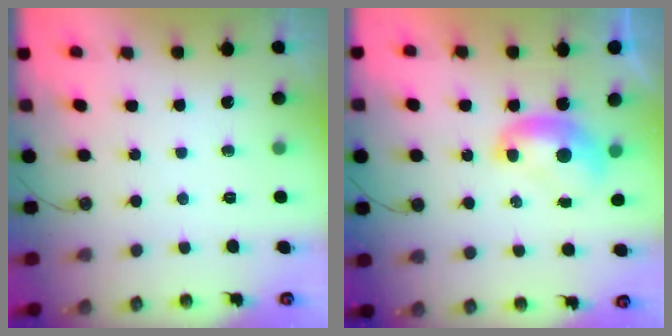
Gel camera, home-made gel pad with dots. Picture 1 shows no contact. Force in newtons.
{"total": 1.6, "press": 1.5, "slide": 0.3}